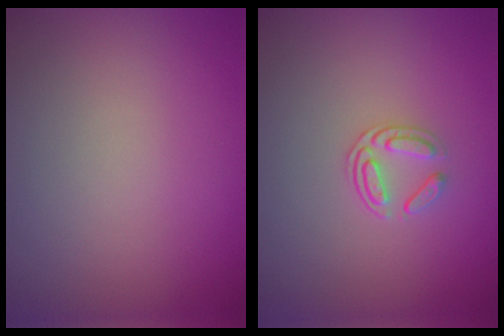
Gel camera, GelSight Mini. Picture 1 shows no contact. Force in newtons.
{"total": 1.7, "press": 1.3, "slide": 1.1}